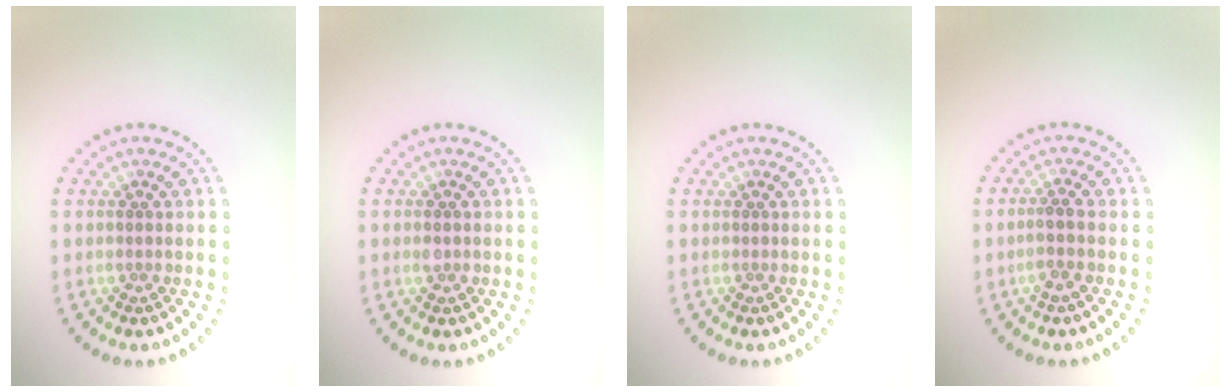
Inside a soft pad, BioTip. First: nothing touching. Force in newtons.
{"total": 1.0, "press": 1.0, "slide": 0.1}
{"total": 0.0}
{"total": 1.6, "press": 1.2, "slide": 1.0}